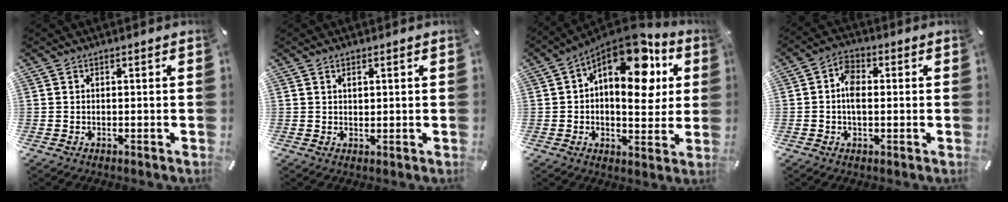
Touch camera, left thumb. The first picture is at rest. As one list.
[{"total": 1.3, "force": [0.6, 0.8, 0.8], "torque": [-0.017, 0.002, 0.011]}, {"total": 16.7, "force": [8.3, 8.2, 12.0], "torque": [-0.175, -0.063, 0.141]}, {"total": 5.3, "force": [-0.1, 3.4, 4.1], "torque": [-0.075, 0.005, -0.005]}]